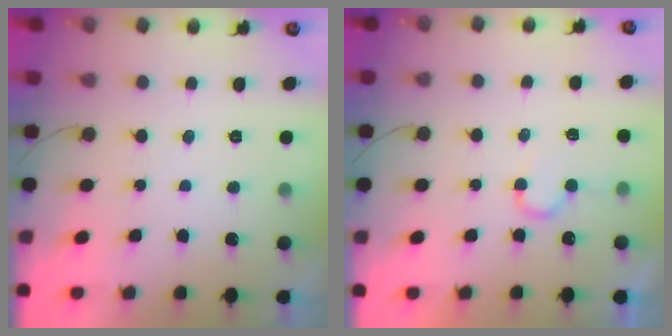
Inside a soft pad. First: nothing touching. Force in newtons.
{"total": 5.6, "press": 5.6, "slide": 0.4}